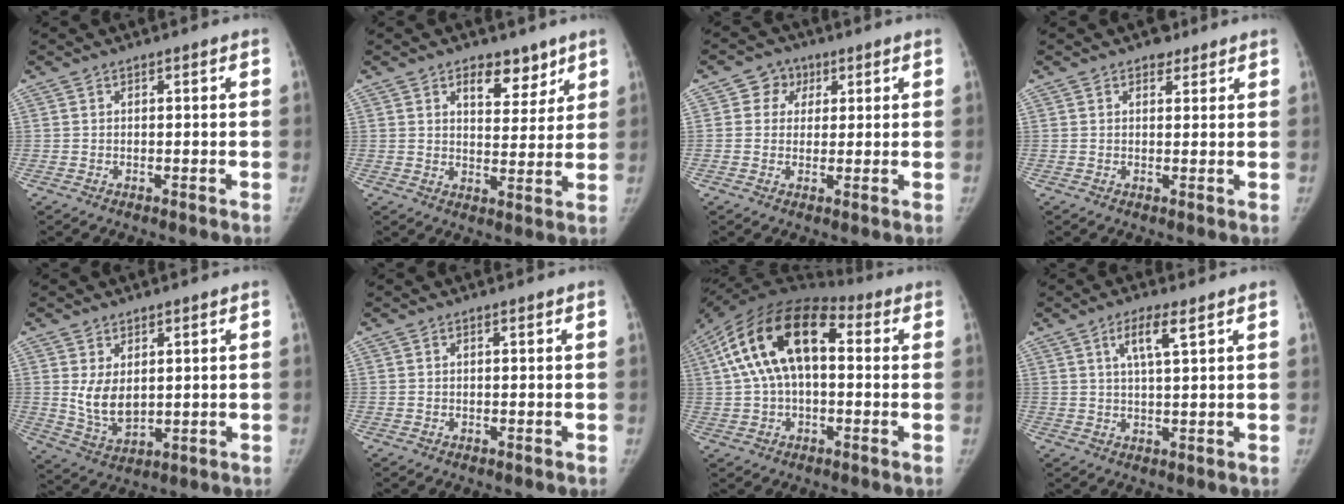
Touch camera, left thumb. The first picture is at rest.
{"total": 7.5, "force": [4.8, 4.2, 4.0], "torque": [-0.020, -0.029, 0.071]}
{"total": 4.6, "force": [1.6, 4.2, 1.1], "torque": [0.014, 0.002, 0.019]}
{"total": 2.6, "force": [1.7, 1.7, 0.8], "torque": [0.010, -0.008, 0.020]}
{"total": 6.8, "force": [1.6, 4.4, 4.9], "torque": [-0.072, -0.021, 0.045]}
{"total": 0.0}
{"total": 18.7, "force": [3.4, 10.5, 15.1], "torque": [-0.272, 0.043, 0.045]}
{"total": 5.2, "force": [2.6, 0.9, 4.4], "torque": [-0.081, -0.006, 0.049]}